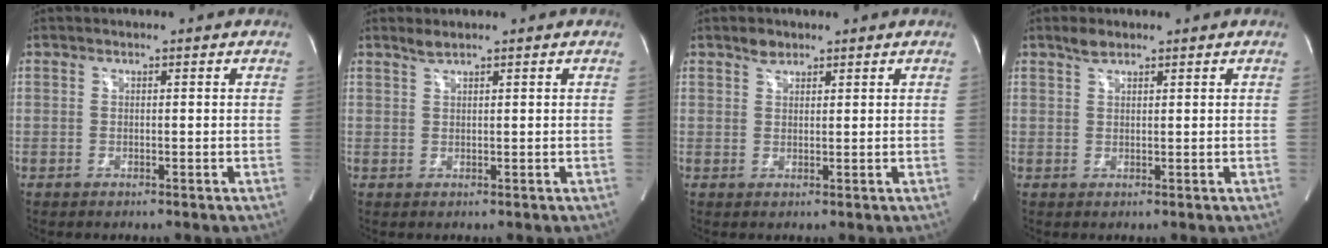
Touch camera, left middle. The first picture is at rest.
{"total": 1.3, "force": [1.1, -0.2, 0.5], "torque": [-0.015, 0.003, 0.026]}
{"total": 1.7, "force": [1.4, 0.9, 0.5], "torque": [-0.015, 0.002, 0.025]}
{"total": 1.8, "force": [1.5, 0.6, 0.8], "torque": [-0.022, 0.004, 0.030]}